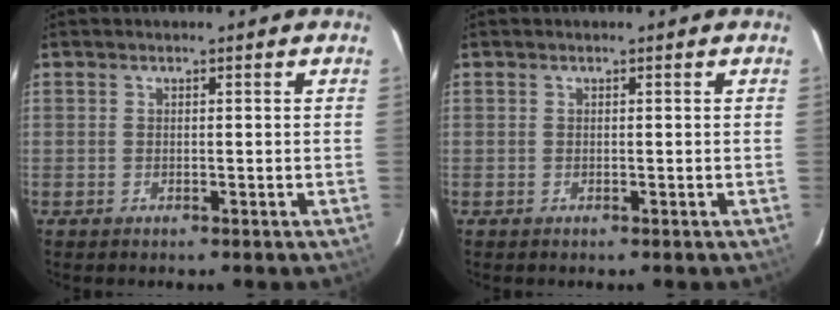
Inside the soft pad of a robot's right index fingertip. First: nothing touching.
{"total": 0.0}